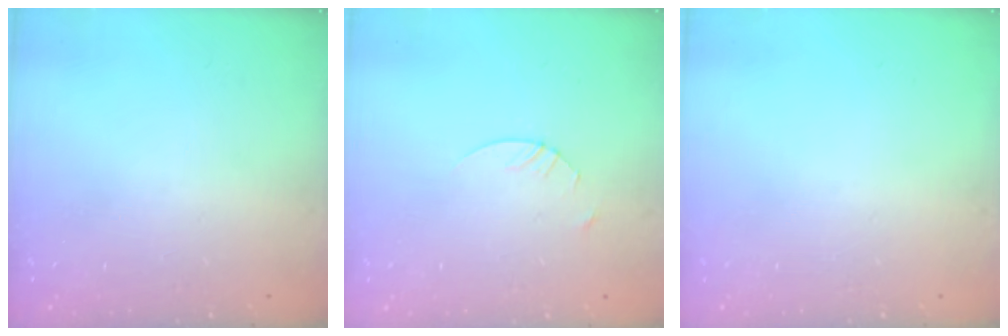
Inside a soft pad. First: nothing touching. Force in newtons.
{"total": 1.4, "press": 1.4, "slide": 0.2}
{"total": 0.0}